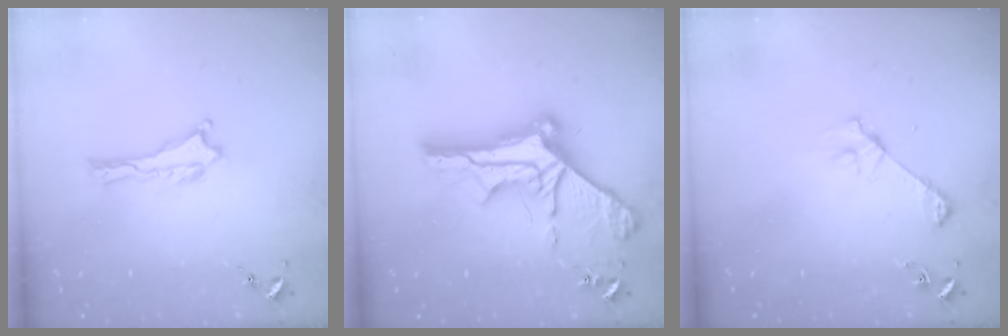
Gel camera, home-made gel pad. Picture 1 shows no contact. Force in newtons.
{"total": 11.8, "press": 11.7, "slide": 1.2}
{"total": 3.8, "press": 3.8, "slide": 0.3}